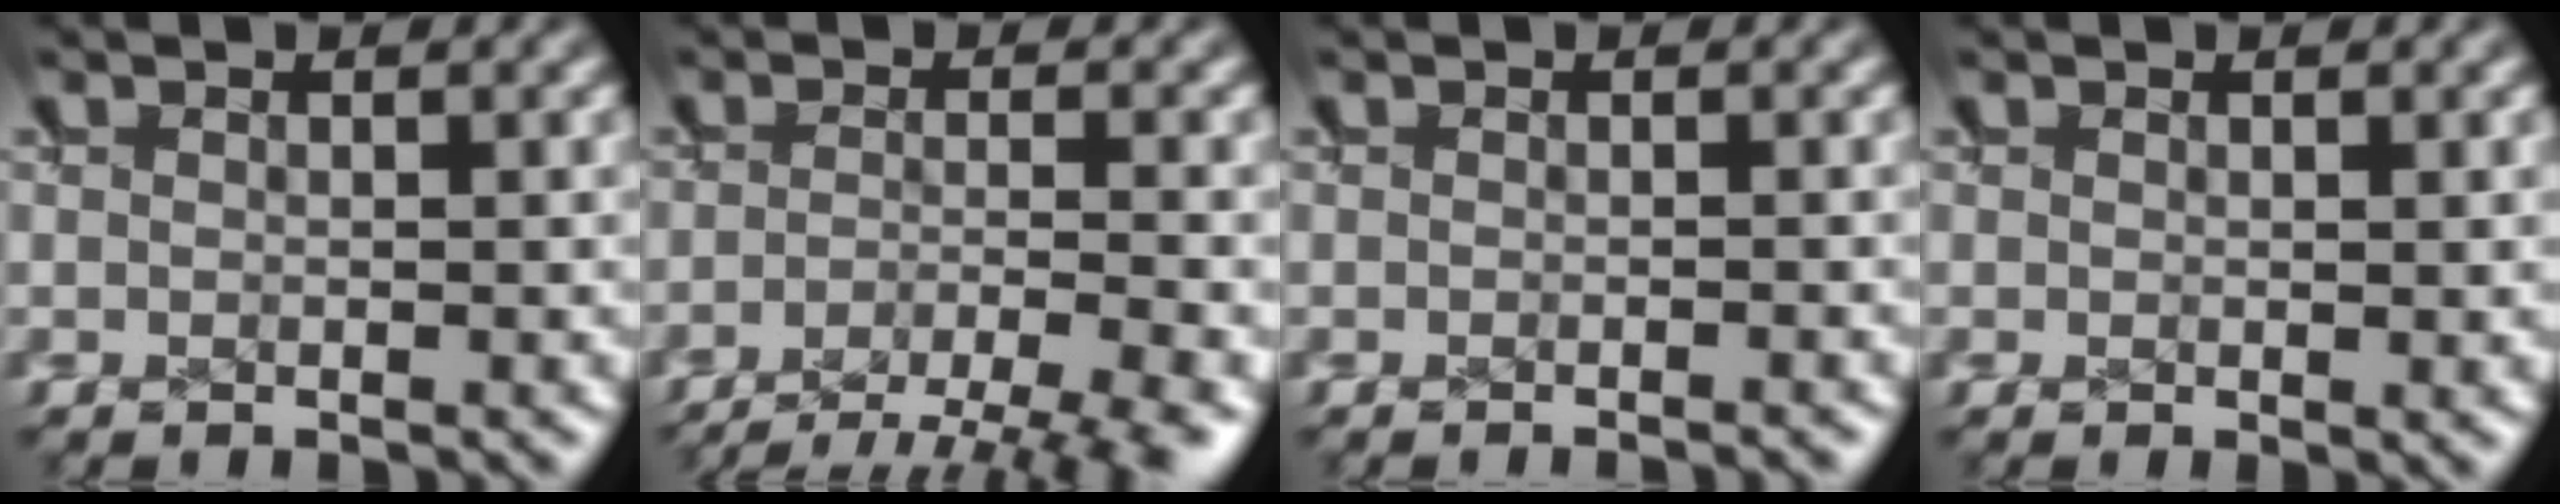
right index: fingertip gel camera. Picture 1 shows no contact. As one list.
[{"total": 7.0, "force": [-4.6, 3.9, 3.6], "torque": [-0.038, -0.016, -0.072]}, {"total": 1.0, "force": [-1.0, 0.3, 0.1], "torque": [0.008, 0.004, -0.018]}, {"total": 0.0}]